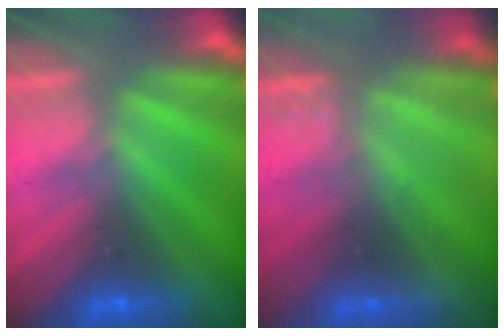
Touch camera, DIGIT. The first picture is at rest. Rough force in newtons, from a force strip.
{"total": 2.2}